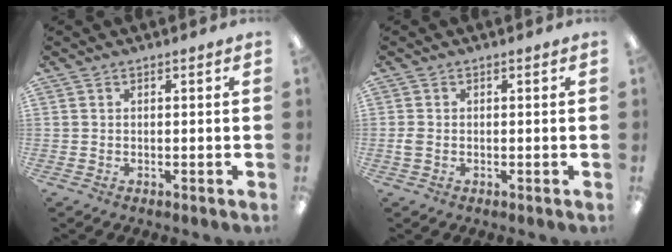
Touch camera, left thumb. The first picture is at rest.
{"total": 1.8, "force": [-0.4, 1.2, 1.2], "torque": [-0.021, 0.004, -0.007]}